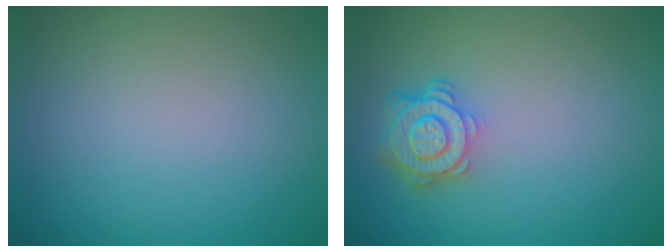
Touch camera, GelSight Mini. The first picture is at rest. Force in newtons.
{"total": 4.4, "press": 3.5, "slide": 2.6}